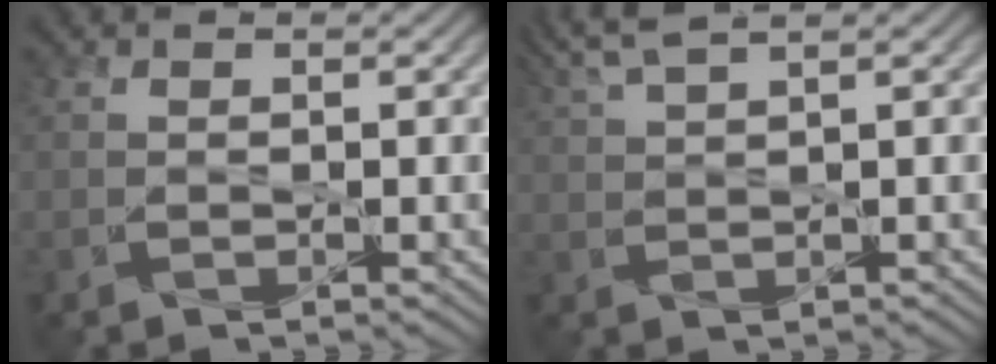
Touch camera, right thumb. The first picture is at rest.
{"total": 4.9, "force": [3.4, 0.8, 3.4], "torque": [-0.073, 0.023, 0.061]}